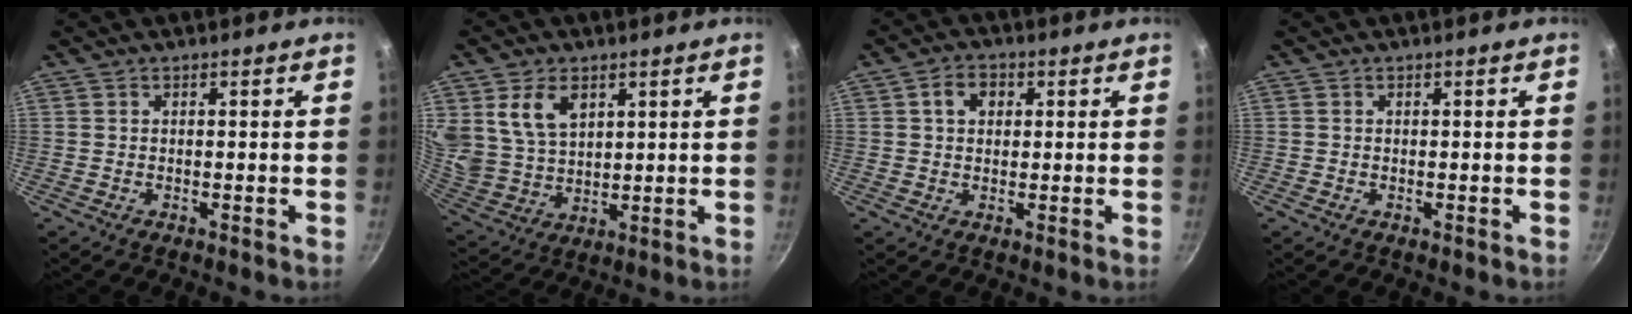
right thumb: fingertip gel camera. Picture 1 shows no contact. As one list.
[{"total": 10.8, "force": [4.5, 7.4, 6.5], "torque": [-0.107, -0.026, 0.100]}, {"total": 4.5, "force": [1.2, 3.5, 2.7], "torque": [-0.027, 0.006, 0.014]}, {"total": 0.0}]